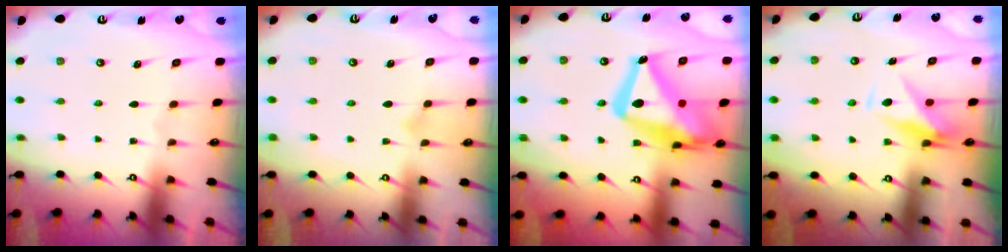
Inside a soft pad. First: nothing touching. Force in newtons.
{"total": 7.4, "press": 7.4, "slide": 0.5}
{"total": 21.2, "press": 21.1, "slide": 2.1}
{"total": 9.0, "press": 9.0, "slide": 1.1}